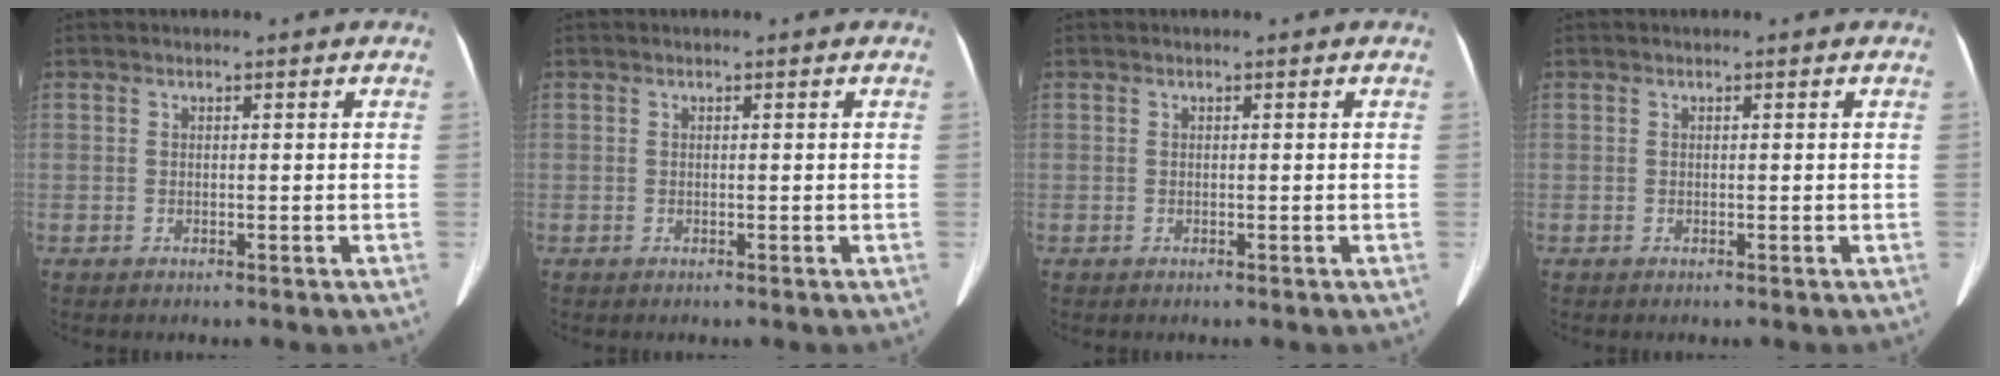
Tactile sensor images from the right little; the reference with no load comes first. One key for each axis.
{"total": 0.0}
{"total": 0.0}
{"total": 0.0}